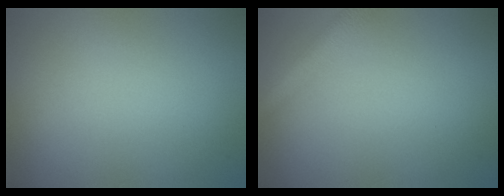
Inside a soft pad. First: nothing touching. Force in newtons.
{"total": 2.7, "press": 2.7, "slide": 0.1}